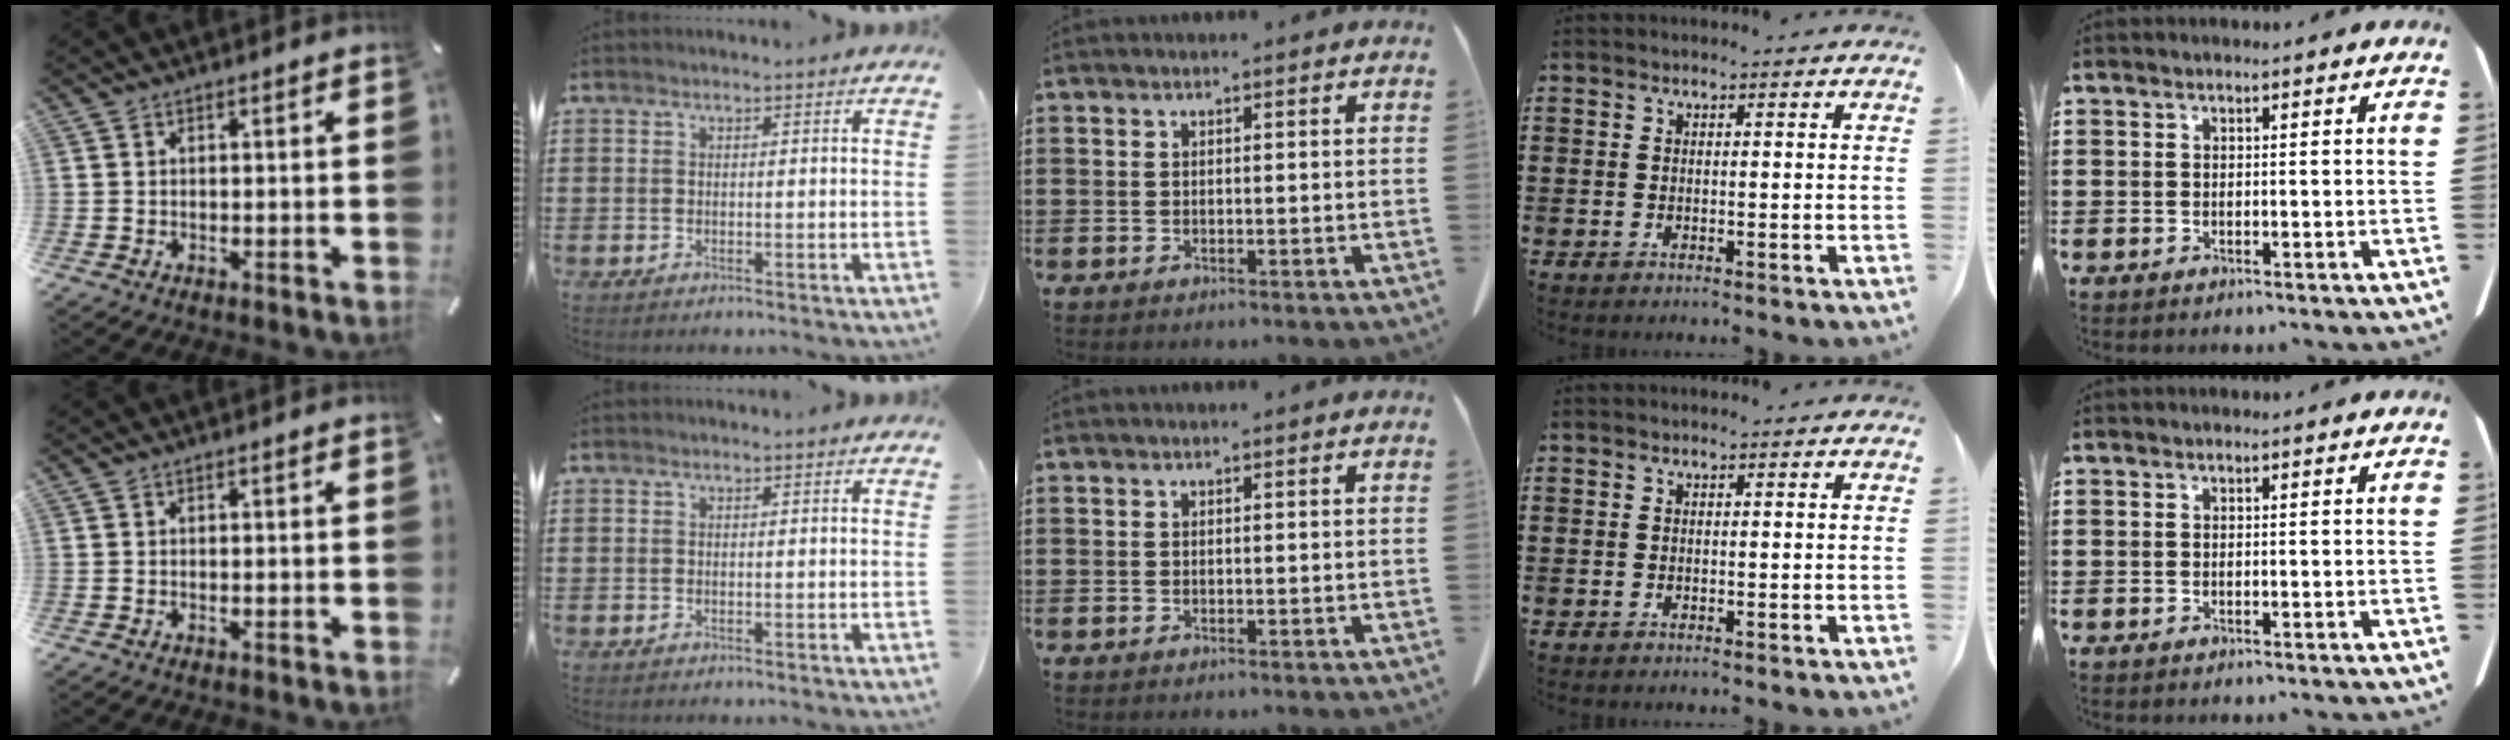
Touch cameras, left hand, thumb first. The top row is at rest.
{}